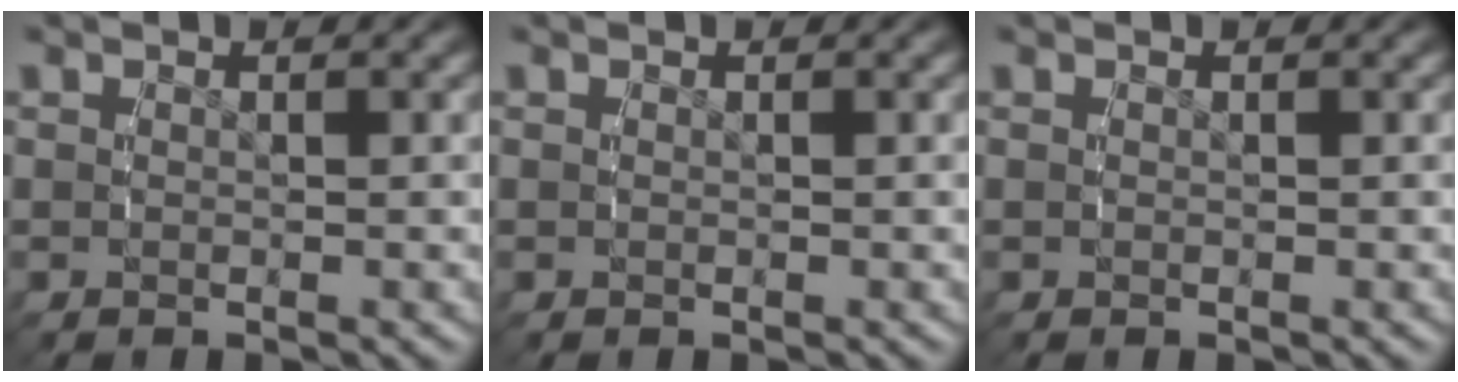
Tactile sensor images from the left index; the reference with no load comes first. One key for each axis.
{"total": 0.0}
{"total": 0.0}